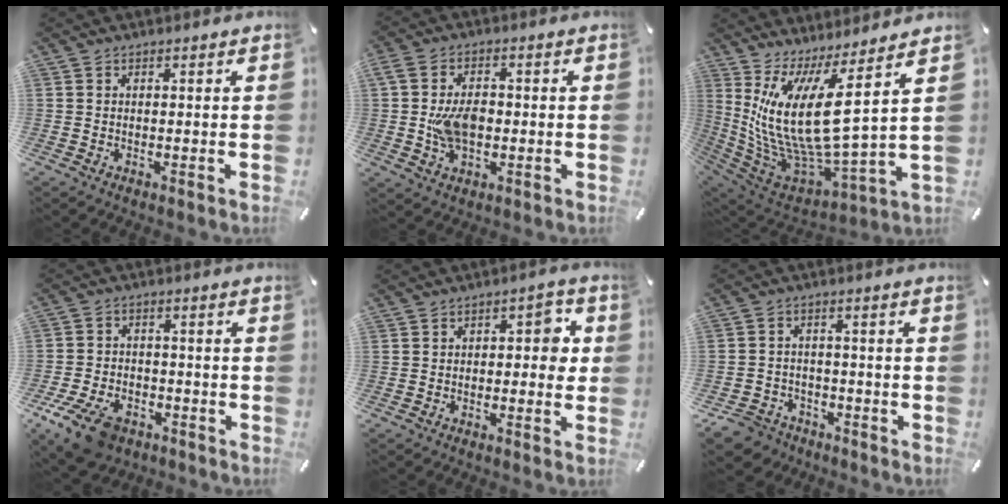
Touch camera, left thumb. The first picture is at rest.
{"total": 8.3, "force": [-0.6, 5.5, 6.2], "torque": [-0.113, -0.001, -0.011]}
{"total": 16.9, "force": [4.4, 4.9, 15.6], "torque": [-0.348, -0.077, 0.067]}
{"total": 10.4, "force": [-6.3, 6.1, 5.6], "torque": [-0.112, 0.032, -0.112]}
{"total": 5.1, "force": [-0.3, 2.9, 4.2], "torque": [-0.048, 0.006, -0.016]}
{"total": 5.8, "force": [-4.2, 3.9, 1.1], "torque": [-0.032, 0.020, -0.083]}